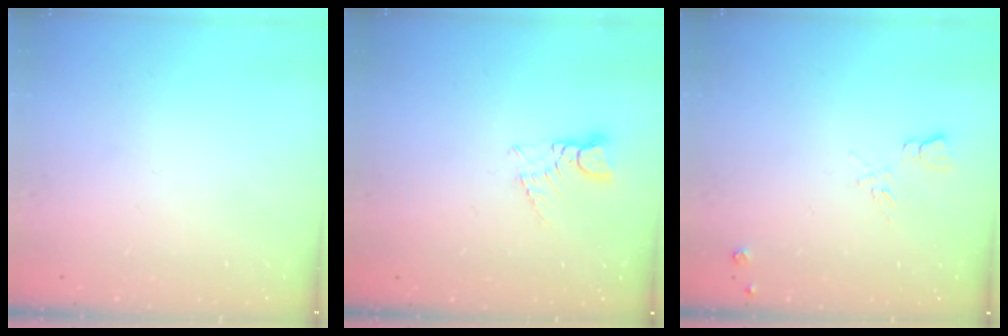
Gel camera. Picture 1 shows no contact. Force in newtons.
{"total": 3.1, "press": 3.1, "slide": 0.2}
{"total": 7.1, "press": 7.1, "slide": 0.9}